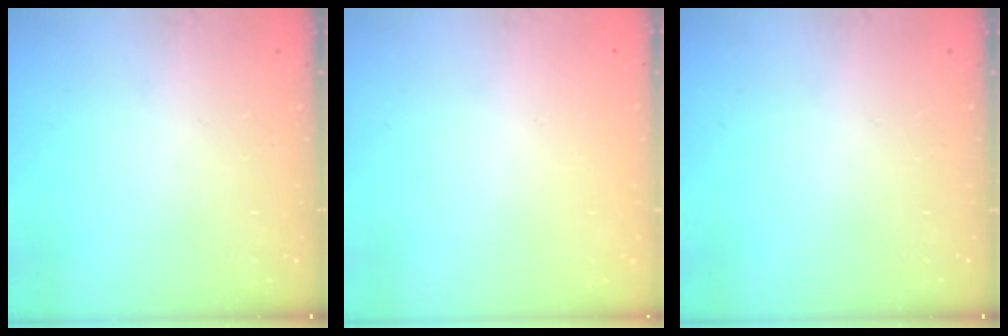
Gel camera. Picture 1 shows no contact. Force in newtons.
{"total": 0.0}
{"total": 0.0}